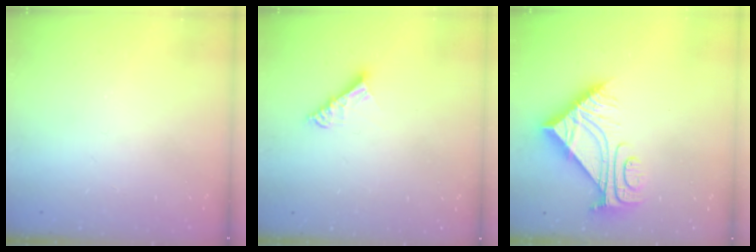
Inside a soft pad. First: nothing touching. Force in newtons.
{"total": 6.1, "press": 6.1, "slide": 0.4}
{"total": 9.9, "press": 9.8, "slide": 0.9}